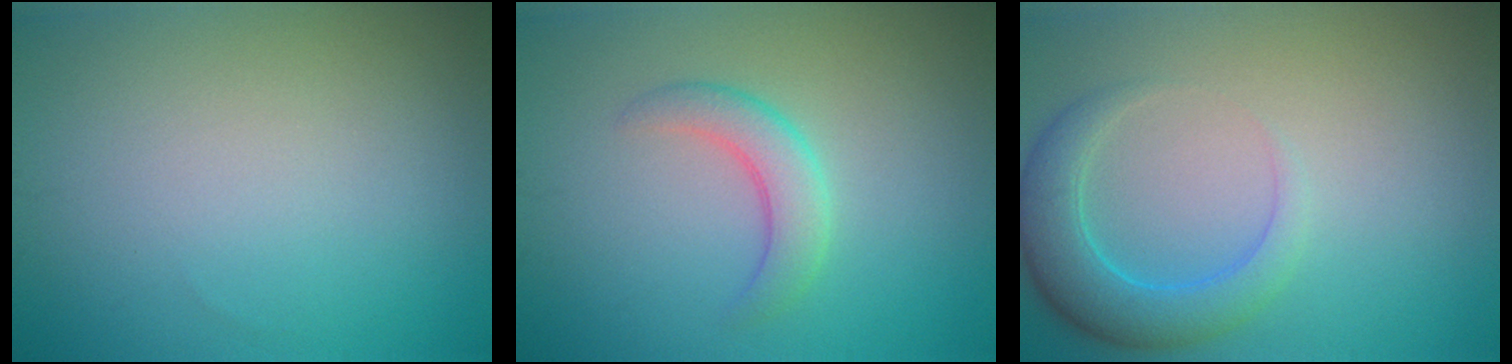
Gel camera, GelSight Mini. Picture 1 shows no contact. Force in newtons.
{"total": 2.9, "press": 2.9, "slide": 0.2}
{"total": 4.2, "press": 4.2, "slide": 0.2}